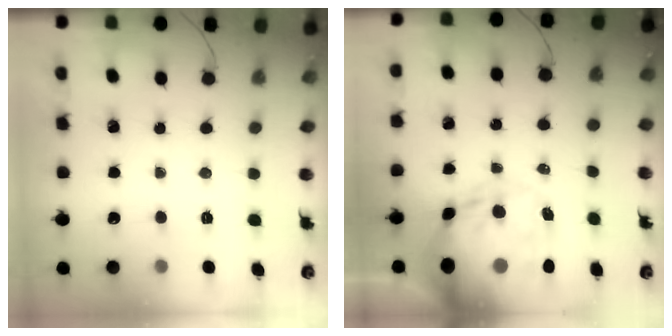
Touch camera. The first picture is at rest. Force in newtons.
{"total": 22.2, "press": 21.4, "slide": 5.9}